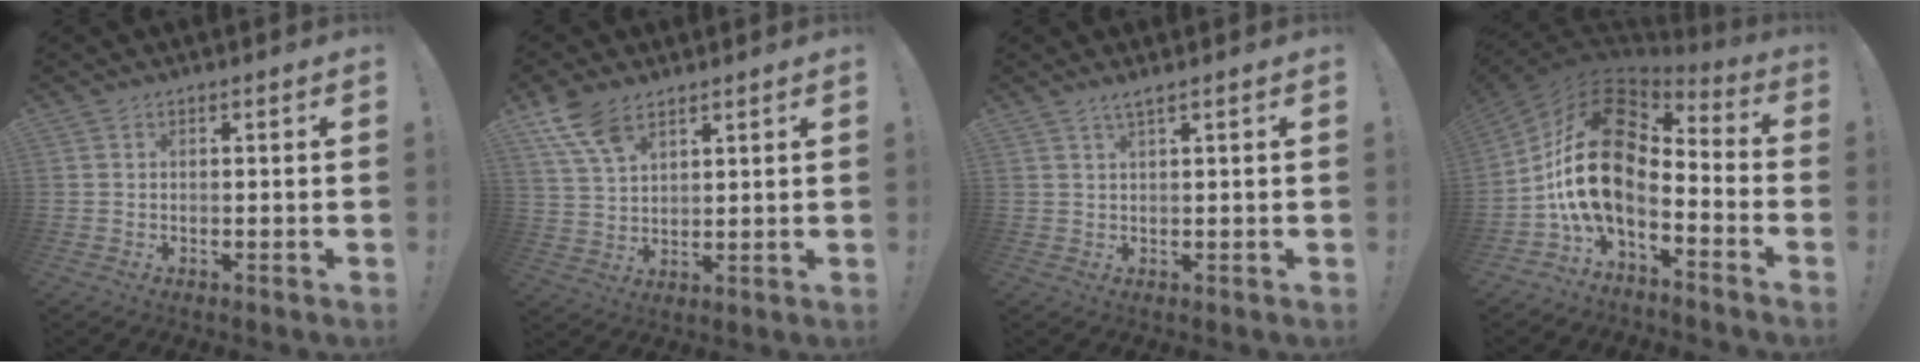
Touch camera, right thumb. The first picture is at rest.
{"total": 9.1, "force": [6.0, 4.6, 5.1], "torque": [-0.104, -0.021, 0.118]}
{"total": 2.0, "force": [1.4, -0.2, 1.4], "torque": [-0.034, -0.002, 0.025]}
{"total": 19.9, "force": [0.9, 10.9, 16.7], "torque": [-0.328, 0.001, 0.019]}